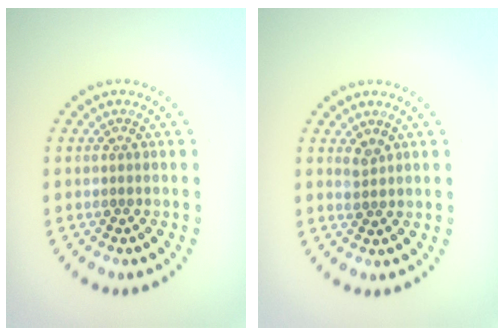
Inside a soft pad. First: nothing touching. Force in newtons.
{"total": 1.1, "press": 0.8, "slide": 0.8}